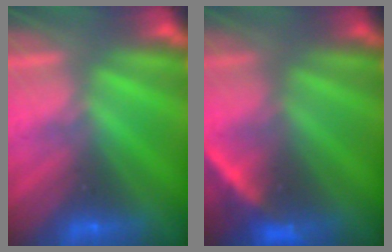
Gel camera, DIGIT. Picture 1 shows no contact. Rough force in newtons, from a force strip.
{"total": 2.2}